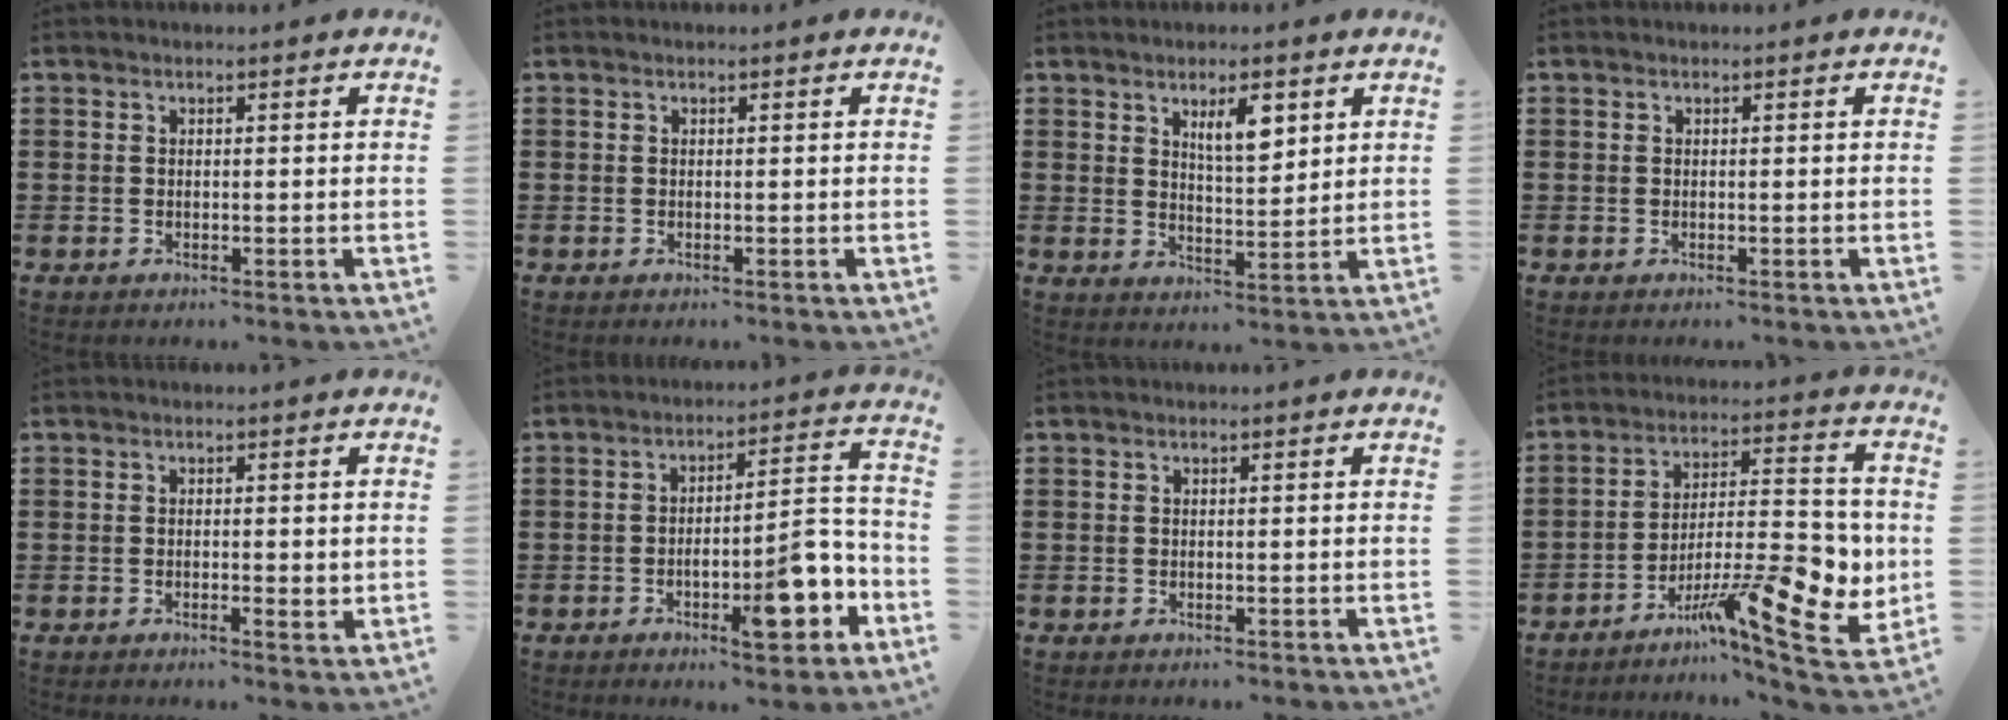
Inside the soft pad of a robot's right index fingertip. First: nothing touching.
{"total": 0.0}
{"total": 5.1, "force": [2.7, 1.8, 3.9], "torque": [-0.067, 0.000, 0.043]}
{"total": 0.0}
{"total": 1.5, "force": [-0.3, 0.4, 1.4], "torque": [-0.026, -0.001, -0.005]}
{"total": 10.3, "force": [-4.5, 3.4, 8.6], "torque": [-0.107, 0.006, -0.073]}
{"total": 0.0}
{"total": 14.4, "force": [-6.0, 5.1, 12.0], "torque": [-0.151, 0.002, -0.104]}